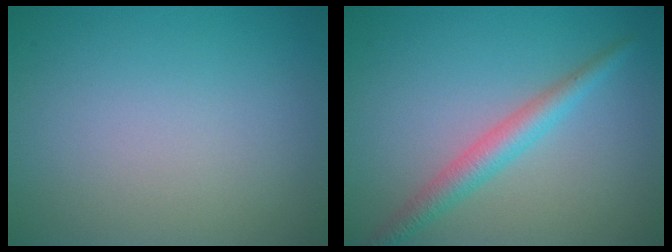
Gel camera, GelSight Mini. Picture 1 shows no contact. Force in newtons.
{"total": 2.9, "press": 2.9, "slide": 0.1}